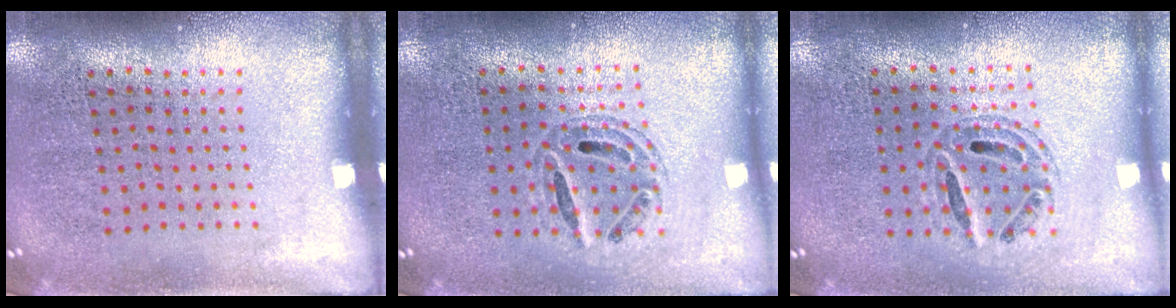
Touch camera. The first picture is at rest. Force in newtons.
{"total": 0.7, "press": 0.7, "slide": 0.3}
{"total": 0.7, "press": 0.7, "slide": 0.3}